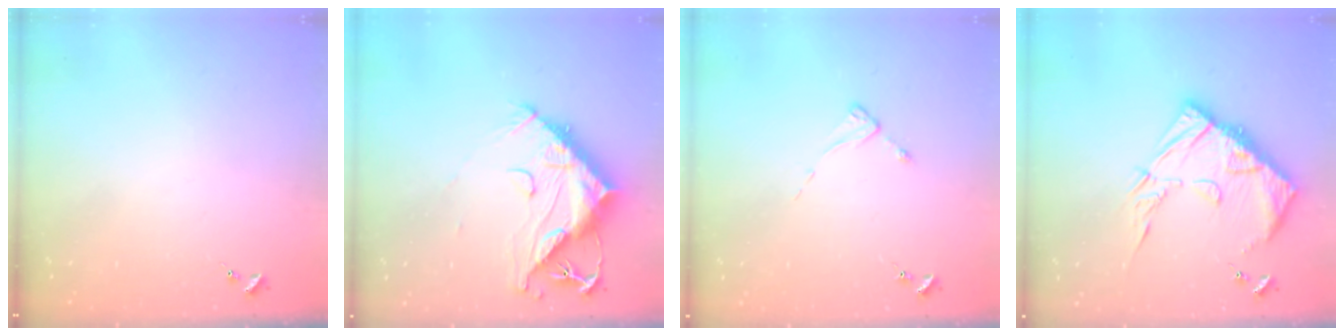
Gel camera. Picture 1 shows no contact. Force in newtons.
{"total": 15.7, "press": 15.6, "slide": 1.4}
{"total": 2.3, "press": 2.3, "slide": 0.3}
{"total": 16.8, "press": 16.7, "slide": 1.7}